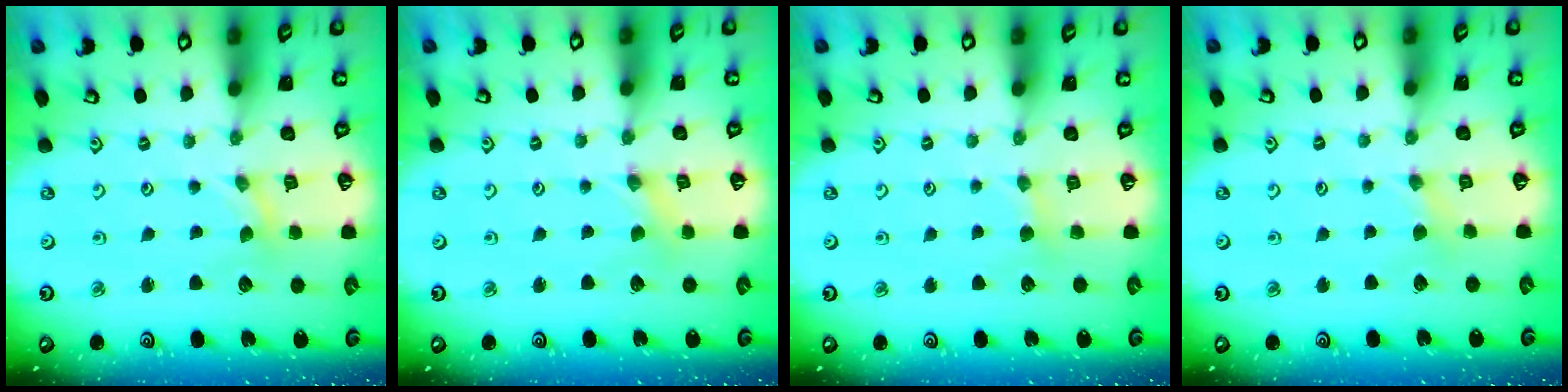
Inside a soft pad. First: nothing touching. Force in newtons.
{"total": 0.0}
{"total": 3.0, "press": 3.0, "slide": 0.4}
{"total": 2.4, "press": 2.3, "slide": 0.5}